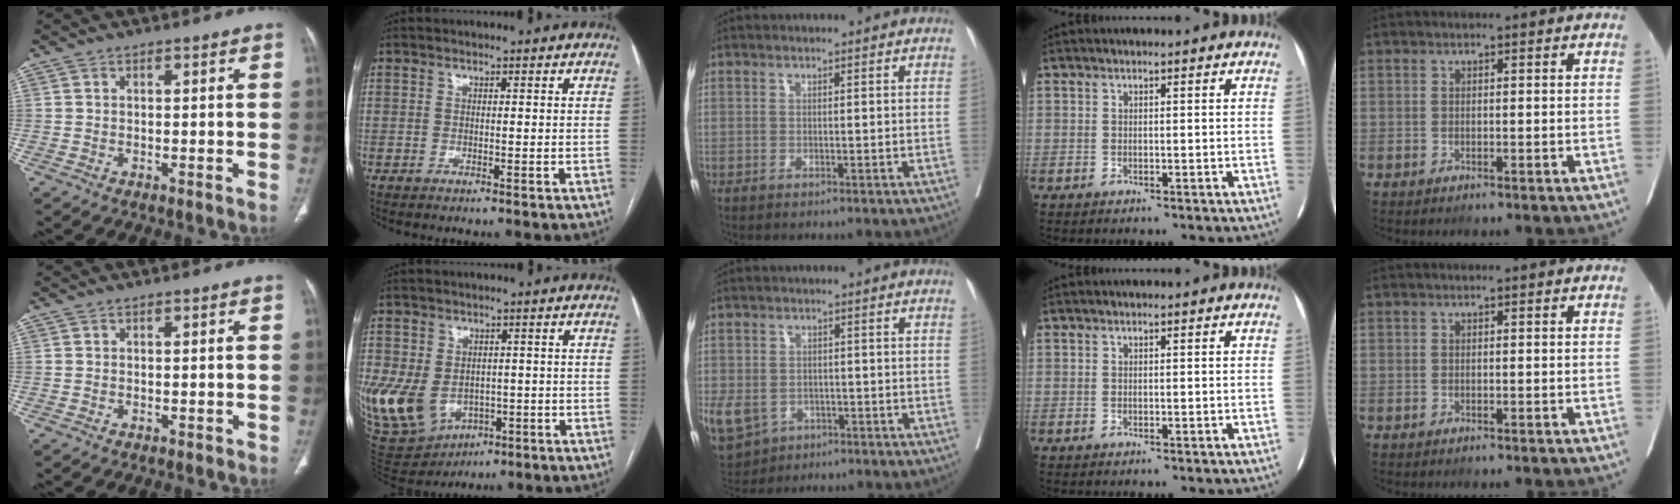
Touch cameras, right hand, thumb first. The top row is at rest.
{"thumb": {"total": 0.7, "force": [-0.6, 0.4, 0.2], "torque": [-0.010, 0.002, -0.005]}, "index": {"total": 16.6, "force": [-4.4, 13.0, 9.2], "torque": [-0.226, -0.004, -0.047]}, "middle": {"total": 16.6, "force": [-6.4, 13.7, 6.7], "torque": [-0.251, -0.016, -0.090]}}